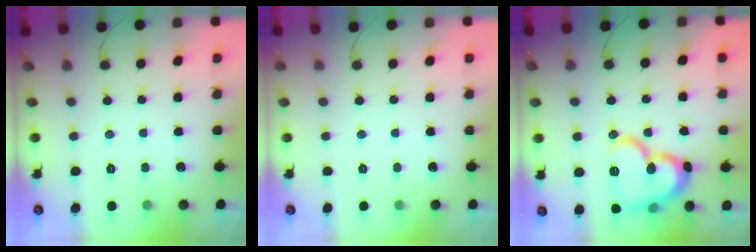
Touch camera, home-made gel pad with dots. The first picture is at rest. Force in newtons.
{"total": 0.0}
{"total": 18.4, "press": 18.3, "slide": 2.4}